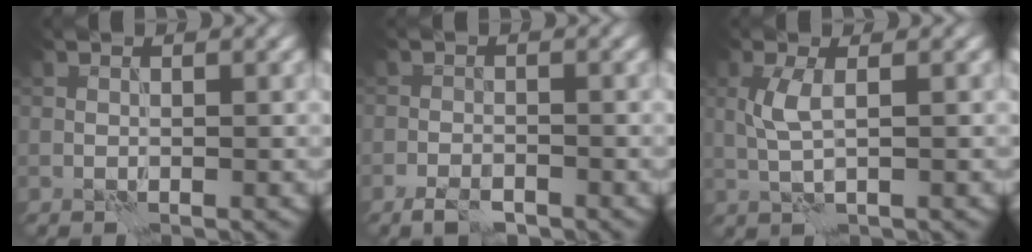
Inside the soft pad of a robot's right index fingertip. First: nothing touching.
{"total": 2.7, "force": [-2.0, 1.1, 1.4], "torque": [-0.024, 0.000, -0.040]}
{"total": 2.4, "force": [0.4, 0.6, 2.3], "torque": [-0.055, 0.002, 0.008]}